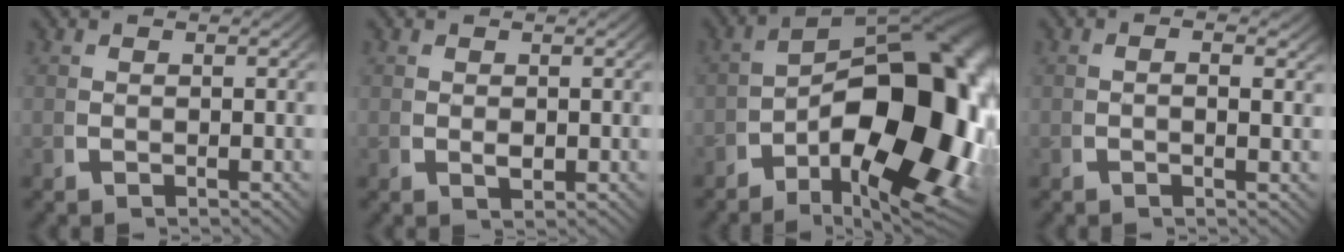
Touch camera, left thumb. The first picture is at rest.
{"total": 1.4, "force": [0.3, 1.1, 0.9], "torque": [-0.020, -0.014, 0.014]}
{"total": 24.4, "force": [-4.0, 13.4, 20.0], "torque": [-0.267, -0.072, -0.034]}
{"total": 0.7, "force": [0.3, -0.1, 0.7], "torque": [-0.020, 0.000, 0.002]}